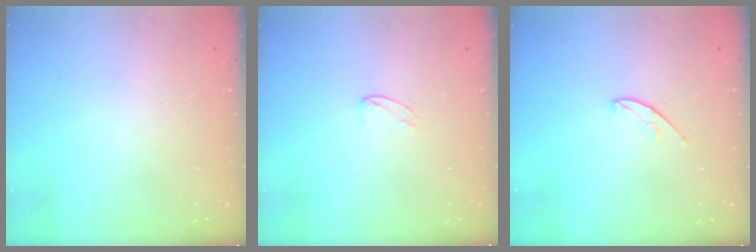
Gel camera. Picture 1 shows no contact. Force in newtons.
{"total": 3.6, "press": 3.6, "slide": 0.3}
{"total": 4.4, "press": 4.3, "slide": 0.3}